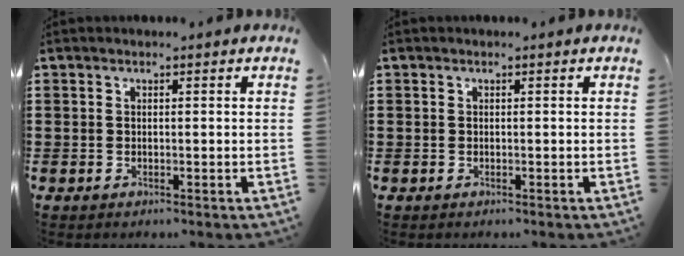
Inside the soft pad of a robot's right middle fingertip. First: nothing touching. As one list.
[{"total": 0.0}]